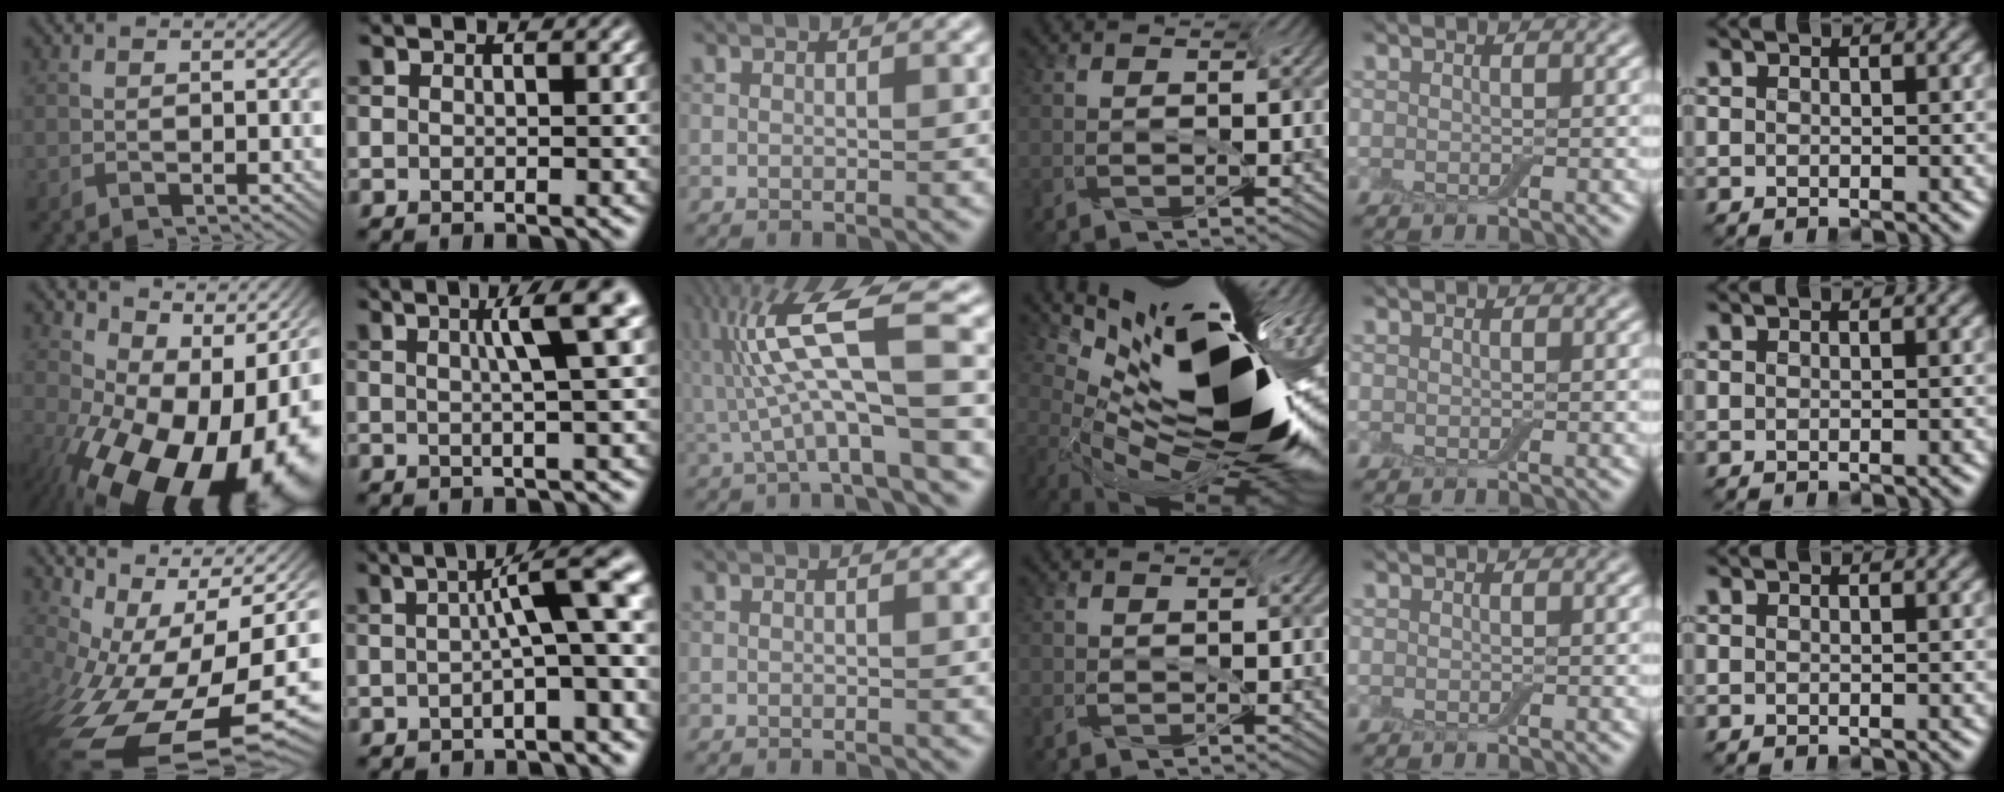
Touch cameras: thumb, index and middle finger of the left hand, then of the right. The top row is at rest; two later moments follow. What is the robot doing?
{"motion": "screw", "object": "jar lid"}